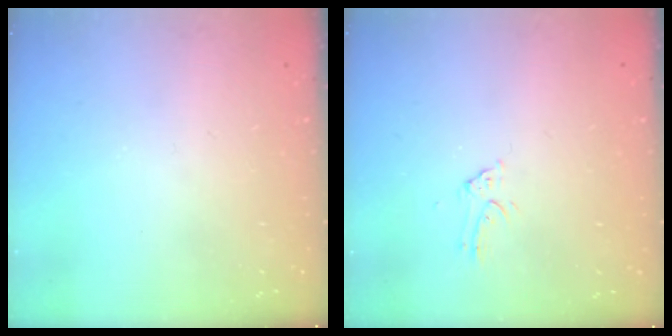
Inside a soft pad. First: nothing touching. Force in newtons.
{"total": 2.5, "press": 2.5, "slide": 0.2}